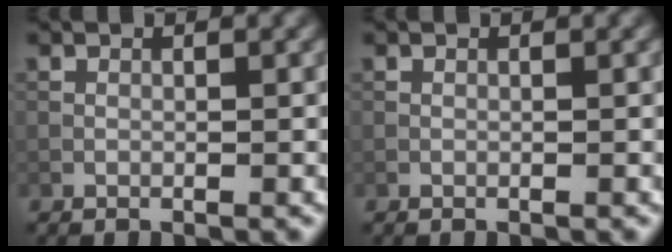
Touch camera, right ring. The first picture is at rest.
{"total": 0.0}